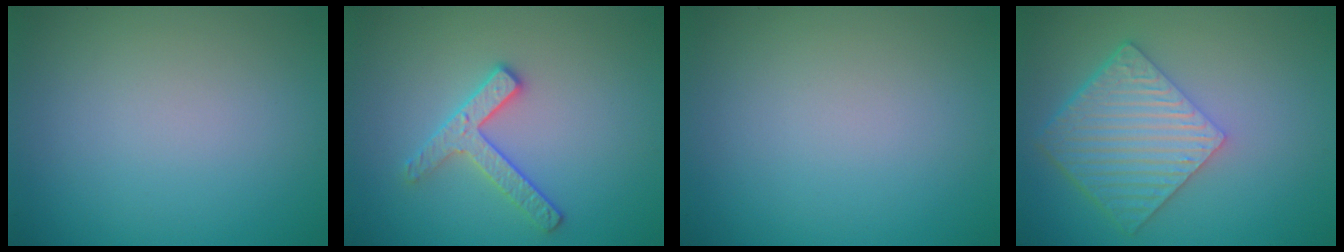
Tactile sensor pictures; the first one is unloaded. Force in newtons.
{"total": 2.6, "press": 2.5, "slide": 0.6}
{"total": 0.0}
{"total": 6.9, "press": 4.9, "slide": 4.8}